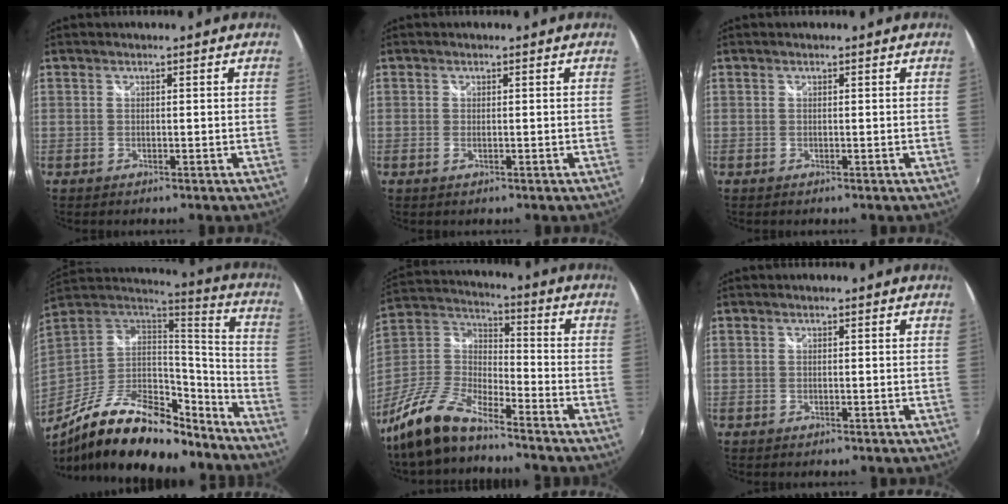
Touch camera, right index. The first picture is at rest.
{"total": 0.5, "force": [0.0, 0.2, 0.5], "torque": [-0.010, 0.001, 0.001]}
{"total": 0.0}
{"total": 26.4, "force": [-18.2, 10.4, 15.9], "torque": [-0.278, -0.007, -0.288]}
{"total": 14.5, "force": [-11.1, 4.2, 8.4], "torque": [-0.198, -0.005, -0.223]}
{"total": 0.0}